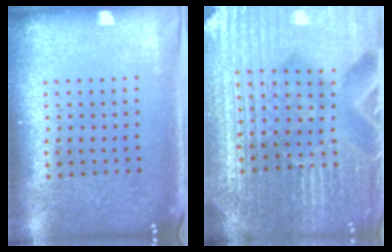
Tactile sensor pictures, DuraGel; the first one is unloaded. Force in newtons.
{"total": 5.7, "press": 5.2, "slide": 2.3}